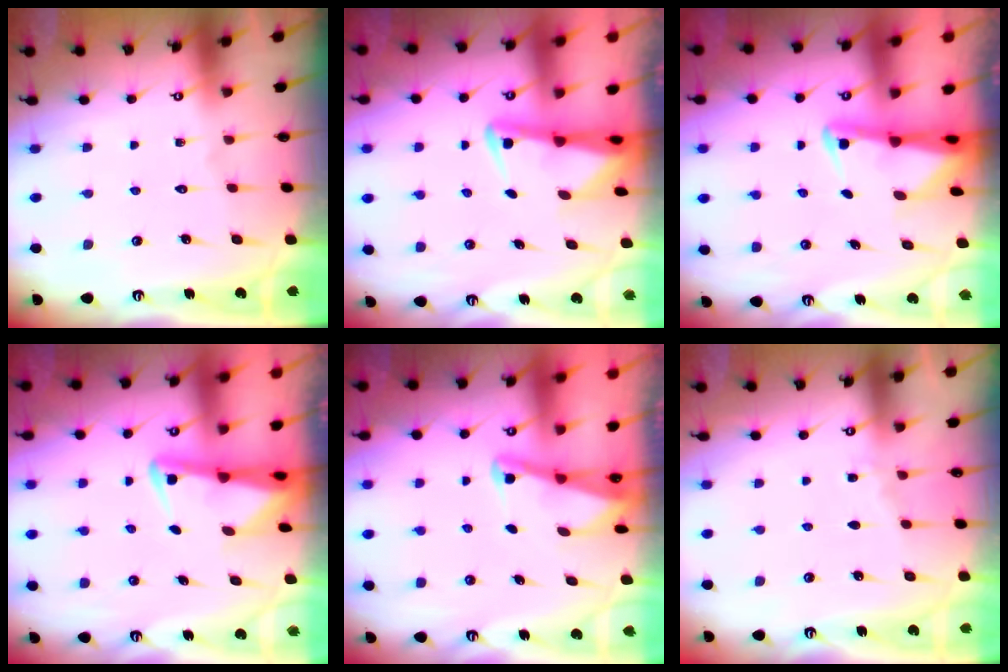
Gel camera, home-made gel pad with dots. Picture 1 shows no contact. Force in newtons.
{"total": 2.8, "press": 2.7, "slide": 0.6}
{"total": 2.6, "press": 2.5, "slide": 0.4}
{"total": 2.8, "press": 2.7, "slide": 0.6}
{"total": 2.1, "press": 2.0, "slide": 0.3}
{"total": 3.9, "press": 3.9, "slide": 0.5}